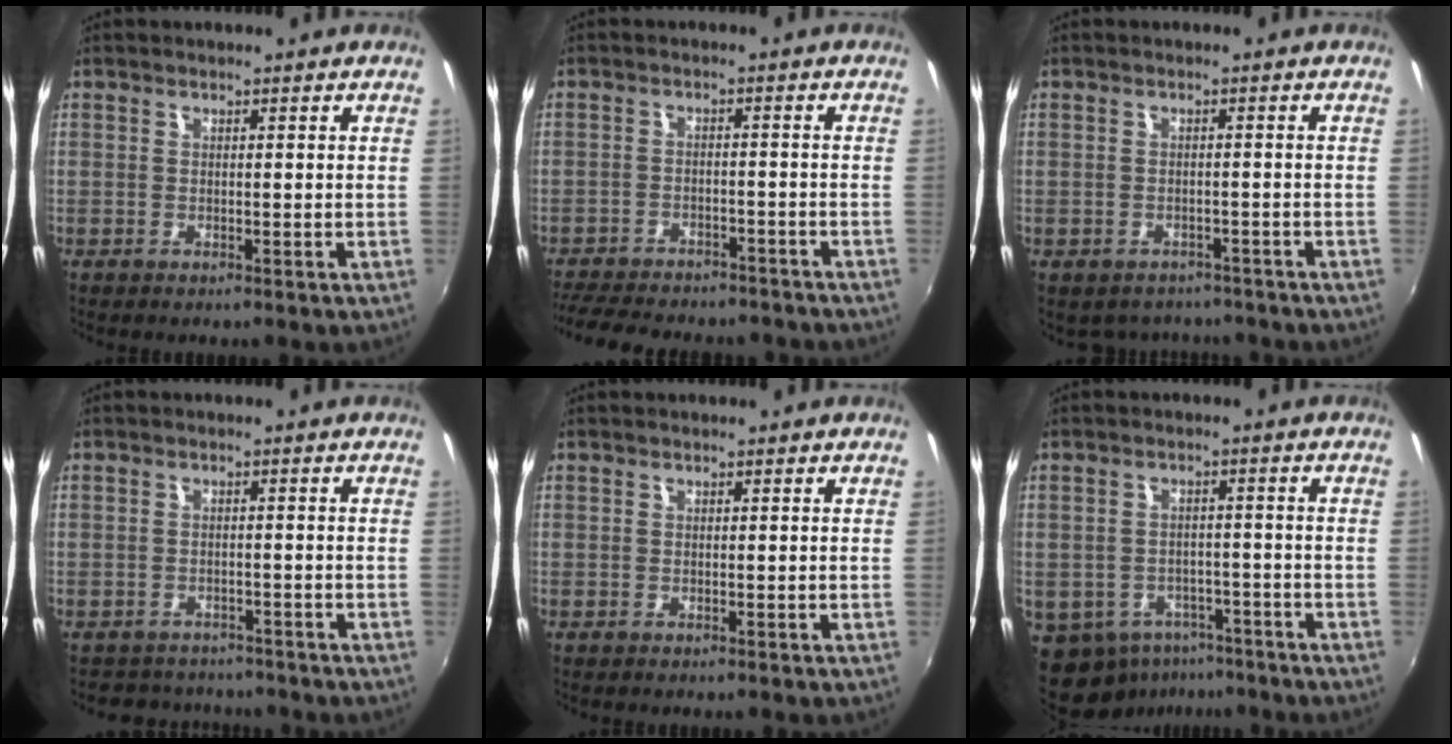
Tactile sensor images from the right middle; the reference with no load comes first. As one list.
[{"total": 16.9, "force": [-14.5, 5.3, 7.0], "torque": [-0.157, -0.018, -0.202]}, {"total": 5.4, "force": [-4.5, 2.8, 1.1], "torque": [-0.027, -0.009, -0.057]}, {"total": 5.8, "force": [-5.1, 2.5, 0.7], "torque": [-0.023, 0.006, -0.076]}, {"total": 0.0}, {"total": 9.9, "force": [-5.8, 7.1, 3.7], "torque": [-0.097, -0.005, -0.070]}]